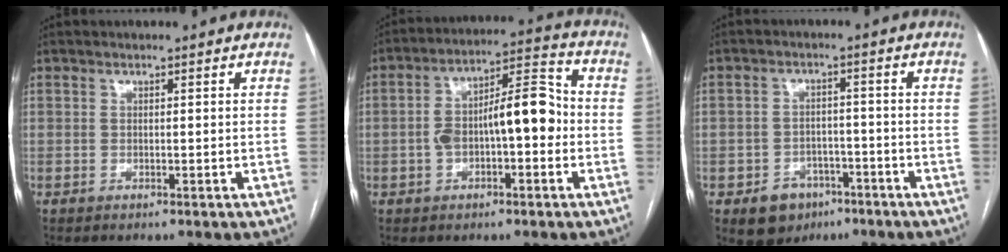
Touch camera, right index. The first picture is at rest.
{"total": 11.6, "force": [-1.1, 3.9, 10.8], "torque": [-0.190, 0.044, -0.016]}
{"total": 6.3, "force": [-3.5, 4.8, 2.0], "torque": [-0.029, 0.008, -0.044]}